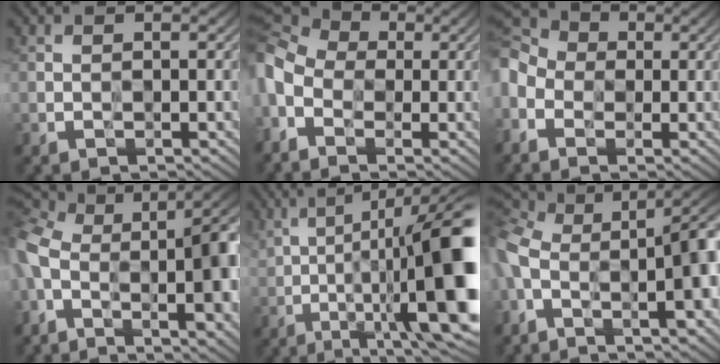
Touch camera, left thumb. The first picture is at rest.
{"total": 11.5, "force": [-1.8, 8.5, 7.7], "torque": [-0.212, -0.012, -0.029]}
{"total": 8.3, "force": [-1.4, 6.9, 4.3], "torque": [-0.144, 0.003, -0.035]}
{"total": 19.4, "force": [-3.9, 9.8, 16.3], "torque": [-0.286, -0.031, -0.032]}
{"total": 18.1, "force": [-1.2, 5.4, 17.3], "torque": [-0.255, 0.026, -0.017]}
{"total": 16.3, "force": [-4.6, 6.9, 14.1], "torque": [-0.269, -0.022, -0.069]}